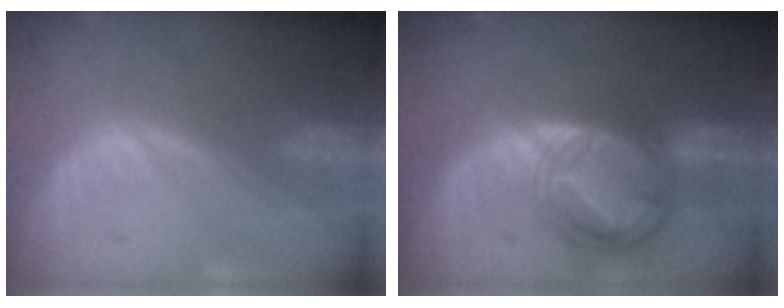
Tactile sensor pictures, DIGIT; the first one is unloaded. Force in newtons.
{"total": 9.0, "press": 9.0, "slide": 0.6}